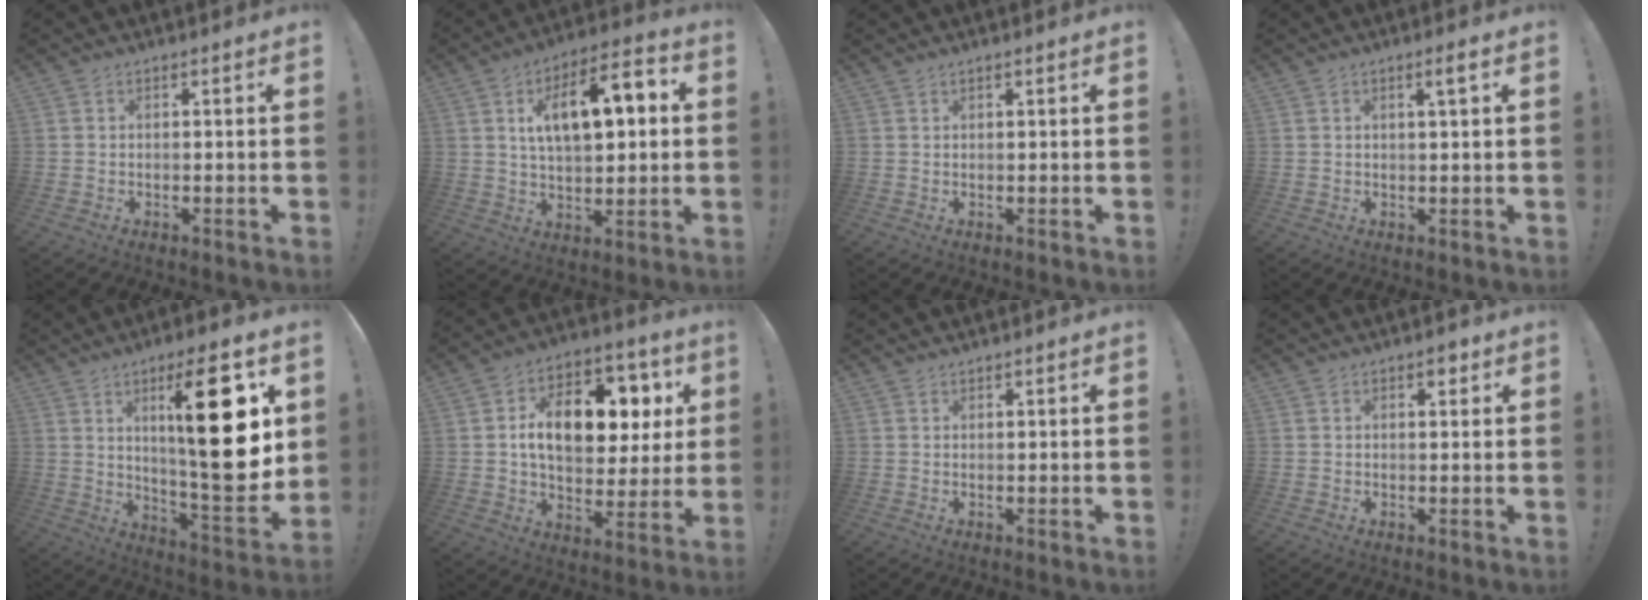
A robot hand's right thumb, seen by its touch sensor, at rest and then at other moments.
{"total": 14.8, "force": [3.7, 7.2, 12.3], "torque": [-0.182, -0.001, 0.059]}
{"total": 0.6, "force": [0.5, 0.1, 0.2], "torque": [-0.004, 0.000, 0.010]}
{"total": 2.7, "force": [1.2, 0.0, 2.4], "torque": [-0.030, -0.005, 0.014]}
{"total": 24.7, "force": [7.7, 6.3, 22.7], "torque": [-0.337, -0.038, 0.111]}
{"total": 17.3, "force": [4.5, 10.5, 12.9], "torque": [-0.180, -0.013, 0.078]}
{"total": 0.8, "force": [0.8, 0.3, -0.1], "torque": [0.002, -0.001, 0.016]}
{"total": 2.5, "force": [1.6, 1.4, 1.4], "torque": [0.002, -0.011, 0.022]}